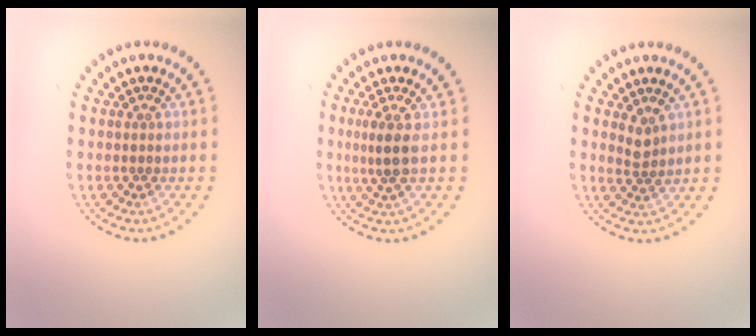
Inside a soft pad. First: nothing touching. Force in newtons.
{"total": 2.1, "press": 1.6, "slide": 1.4}
{"total": 1.4, "press": 1.1, "slide": 1.0}